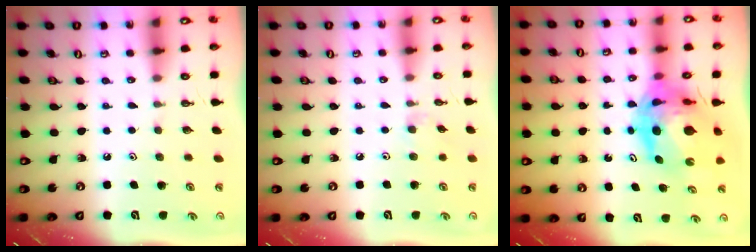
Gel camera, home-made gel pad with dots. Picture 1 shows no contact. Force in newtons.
{"total": 2.7, "press": 2.6, "slide": 0.4}
{"total": 15.0, "press": 14.9, "slide": 2.0}